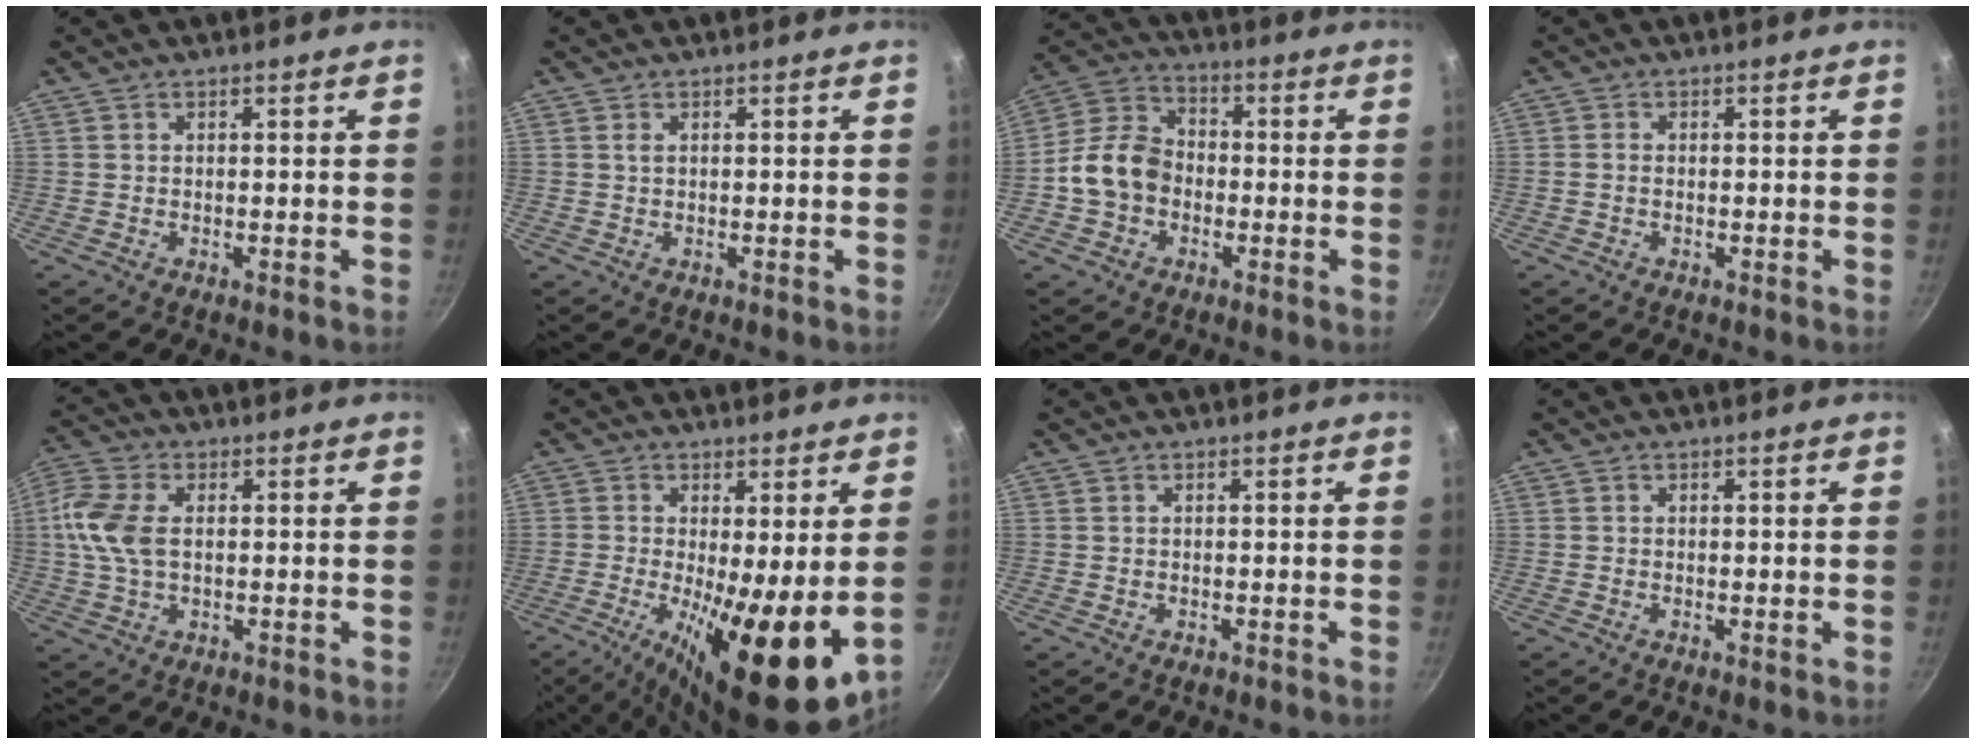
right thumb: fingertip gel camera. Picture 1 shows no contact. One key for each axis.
{"total": 0.6, "fx": 0.2, "fy": 0.2, "fz": 0.5, "tx": -0.010, "ty": 0.001, "tz": 0.005}
{"total": 10.8, "fx": -2.3, "fy": 8.4, "fz": 6.3, "tx": -0.093, "ty": 0.034, "tz": -0.064}
{"total": 0.9, "fx": -0.2, "fy": 0.7, "fz": 0.6, "tx": -0.011, "ty": 0.005, "tz": -0.005}
{"total": 9.3, "fx": 0.9, "fy": 5.6, "fz": 7.4, "tx": -0.160, "ty": 0.013, "tz": 0.006}
{"total": 16.7, "fx": -1.7, "fy": 5.2, "fz": 15.8, "tx": -0.246, "ty": -0.030, "tz": -0.019}
{"total": 0.0}
{"total": 0.0}